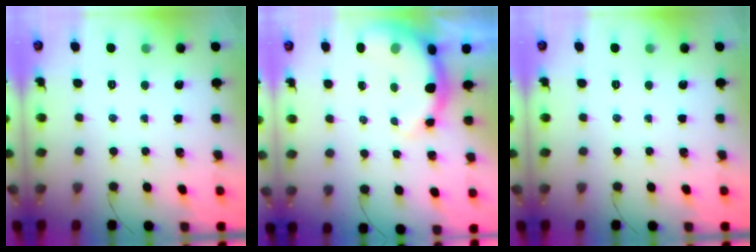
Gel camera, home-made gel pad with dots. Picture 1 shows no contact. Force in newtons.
{"total": 7.3, "press": 7.2, "slide": 1.3}
{"total": 0.0}